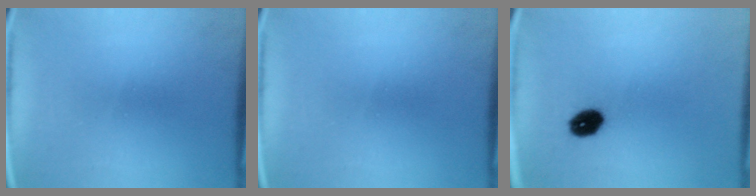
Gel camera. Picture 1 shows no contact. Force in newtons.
{"total": 0.0}
{"total": 5.3}